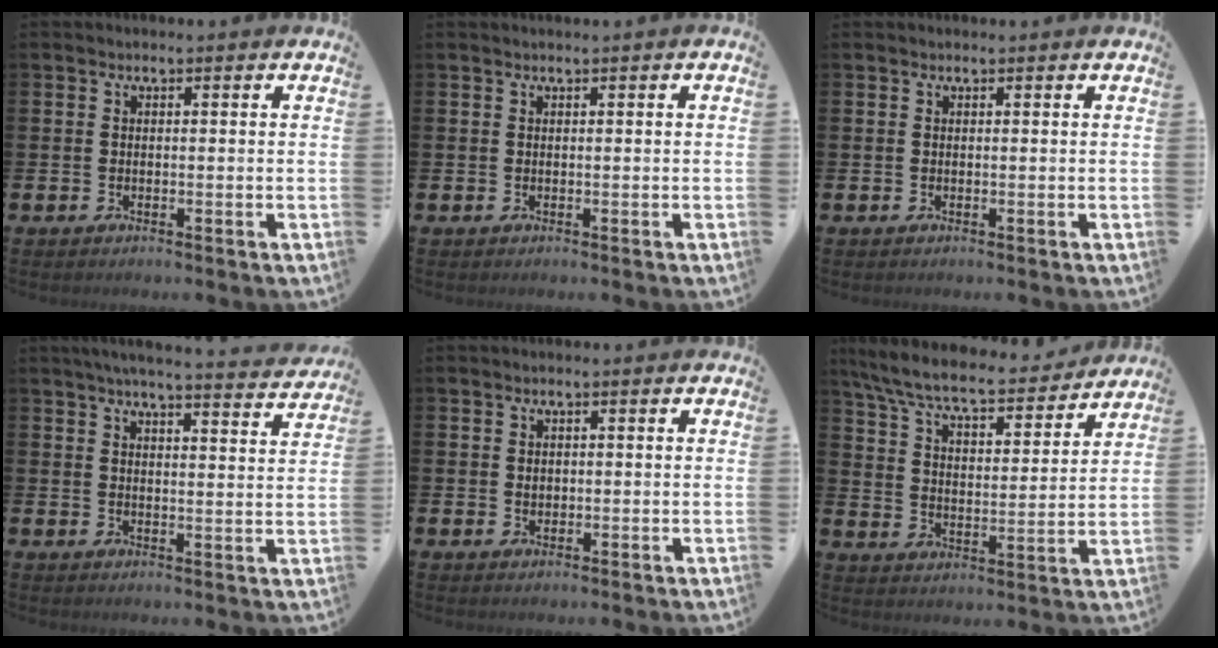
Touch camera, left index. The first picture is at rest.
{"total": 0.0}
{"total": 0.0}
{"total": 5.1, "force": [4.8, -0.2, 1.6], "torque": [-0.036, -0.029, 0.083]}
{"total": 0.9, "force": [0.4, 0.7, 0.4], "torque": [0.005, -0.001, 0.005]}
{"total": 8.4, "force": [7.6, 1.3, 3.3], "torque": [-0.102, -0.049, 0.129]}